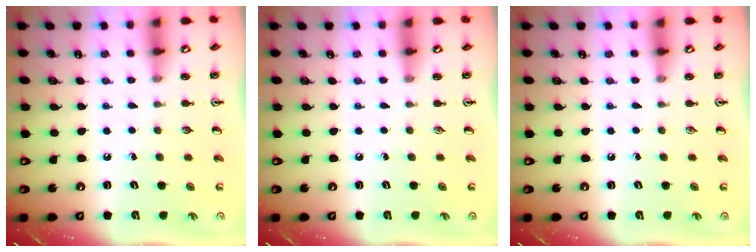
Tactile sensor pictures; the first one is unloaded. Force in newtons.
{"total": 0.0}
{"total": 0.0}